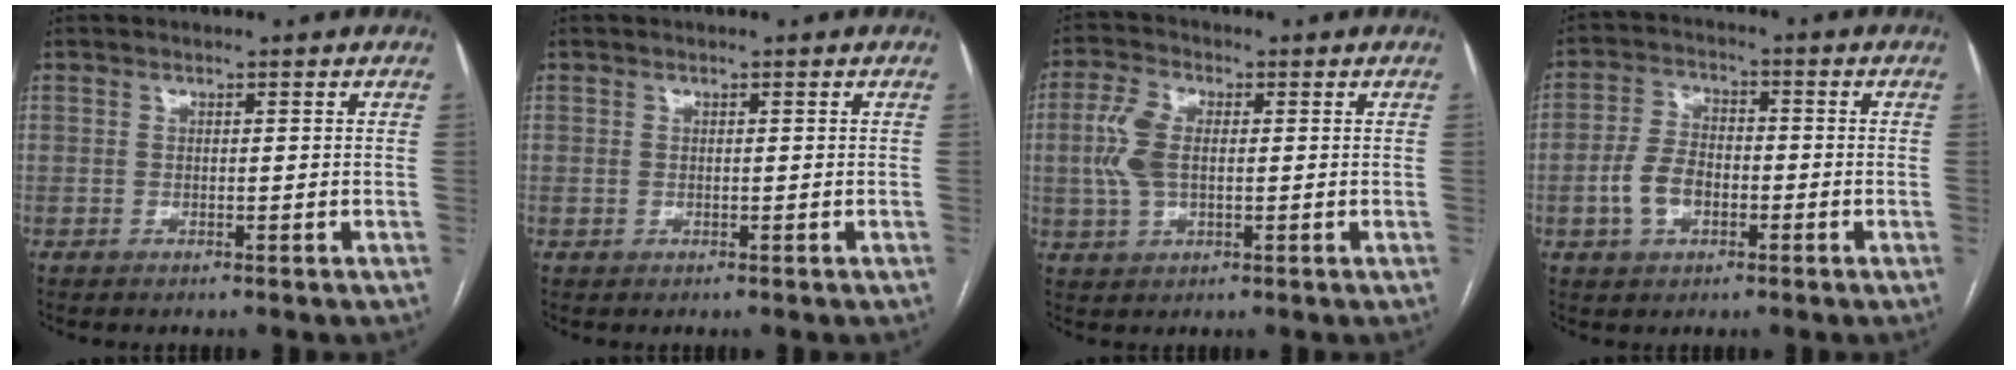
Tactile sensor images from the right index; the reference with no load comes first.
{"total": 0.0}
{"total": 6.8, "force": [0.4, 3.5, 5.8], "torque": [-0.148, 0.013, 0.008]}
{"total": 6.8, "force": [-2.0, 4.3, 4.8], "torque": [-0.108, 0.015, -0.036]}